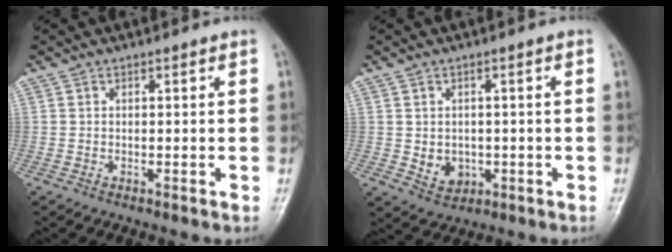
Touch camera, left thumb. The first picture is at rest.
{"total": 4.4, "force": [-0.6, 3.7, 2.4], "torque": [-0.020, 0.000, 0.004]}